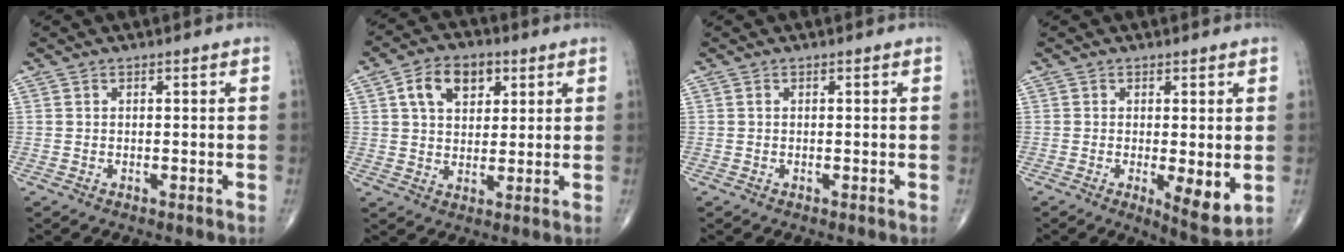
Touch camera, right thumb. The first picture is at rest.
{"total": 9.3, "force": [3.6, 6.1, 6.0], "torque": [-0.076, -0.002, 0.057]}
{"total": 0.0}
{"total": 6.3, "force": [-0.9, 1.9, 5.9], "torque": [-0.088, -0.021, -0.011]}